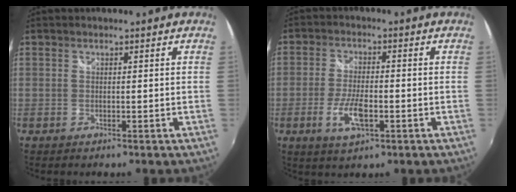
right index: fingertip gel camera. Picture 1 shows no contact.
{"total": 7.0, "force": [-2.6, 2.6, 5.9], "torque": [-0.125, -0.009, -0.048]}